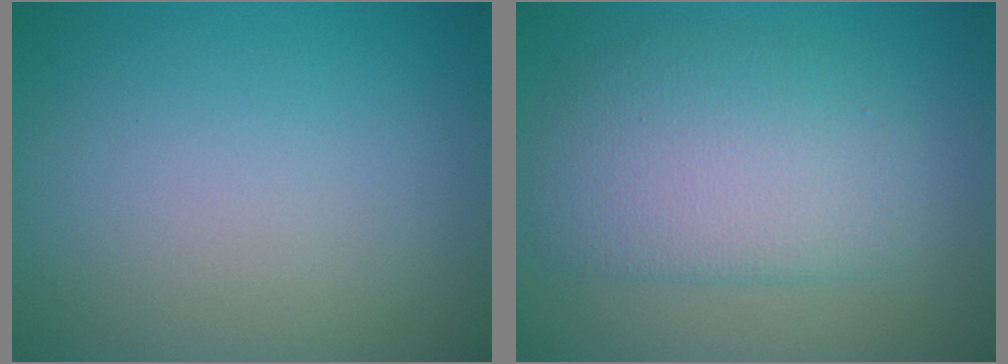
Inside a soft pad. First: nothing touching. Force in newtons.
{"total": 5.6, "press": 5.6, "slide": 0.2}